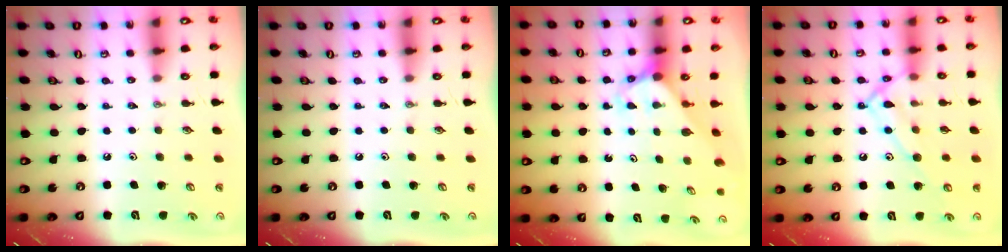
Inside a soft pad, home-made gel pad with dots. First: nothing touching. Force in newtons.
{"total": 0.0}
{"total": 3.1, "press": 3.1, "slide": 0.2}
{"total": 13.3, "press": 13.3, "slide": 0.8}